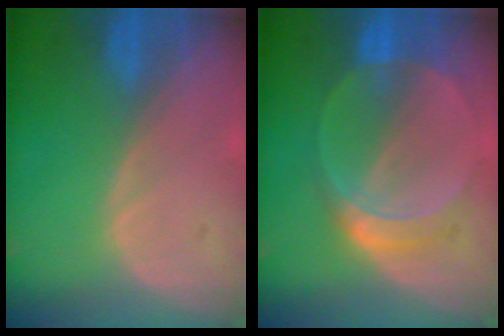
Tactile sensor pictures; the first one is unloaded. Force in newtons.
{"total": 6.1, "press": 5.6, "slide": 2.4}